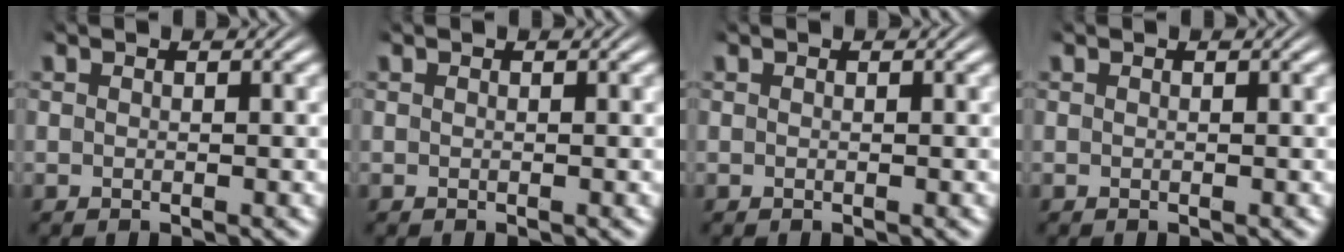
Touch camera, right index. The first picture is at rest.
{"total": 0.0}
{"total": 0.0}
{"total": 0.0}